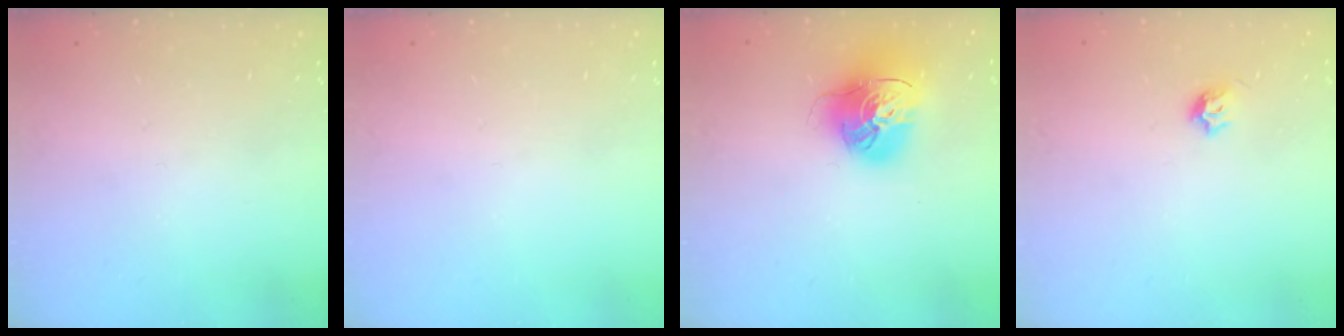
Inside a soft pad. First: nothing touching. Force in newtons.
{"total": 0.0}
{"total": 16.3, "press": 16.2, "slide": 1.6}
{"total": 4.1, "press": 4.0, "slide": 0.7}